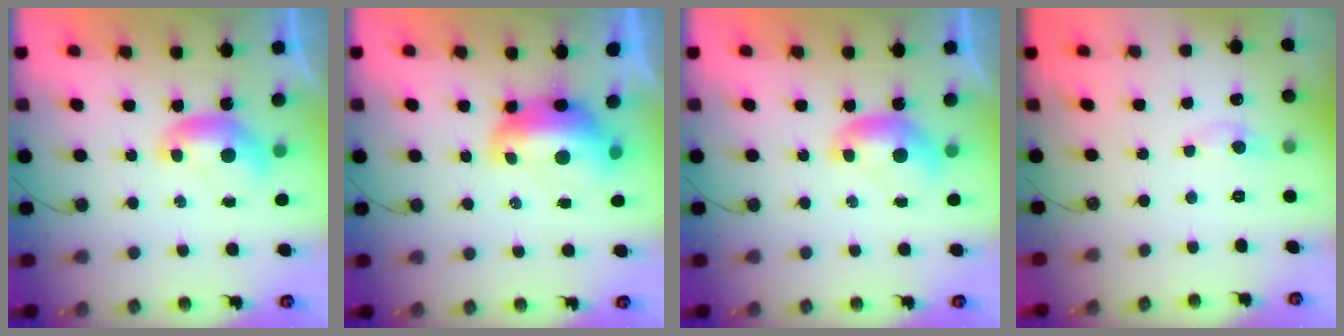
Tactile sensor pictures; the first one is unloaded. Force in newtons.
{"total": 3.9, "press": 3.9, "slide": 0.8}
{"total": 0.0}
{"total": 1.3, "press": 1.3, "slide": 0.3}